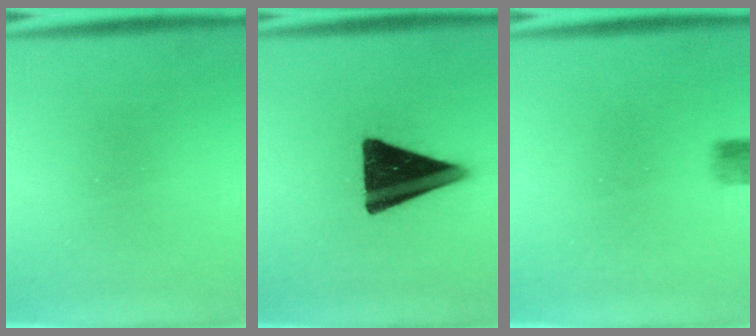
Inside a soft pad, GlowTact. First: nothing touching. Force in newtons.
{"total": 17.4}
{"total": 2.2}